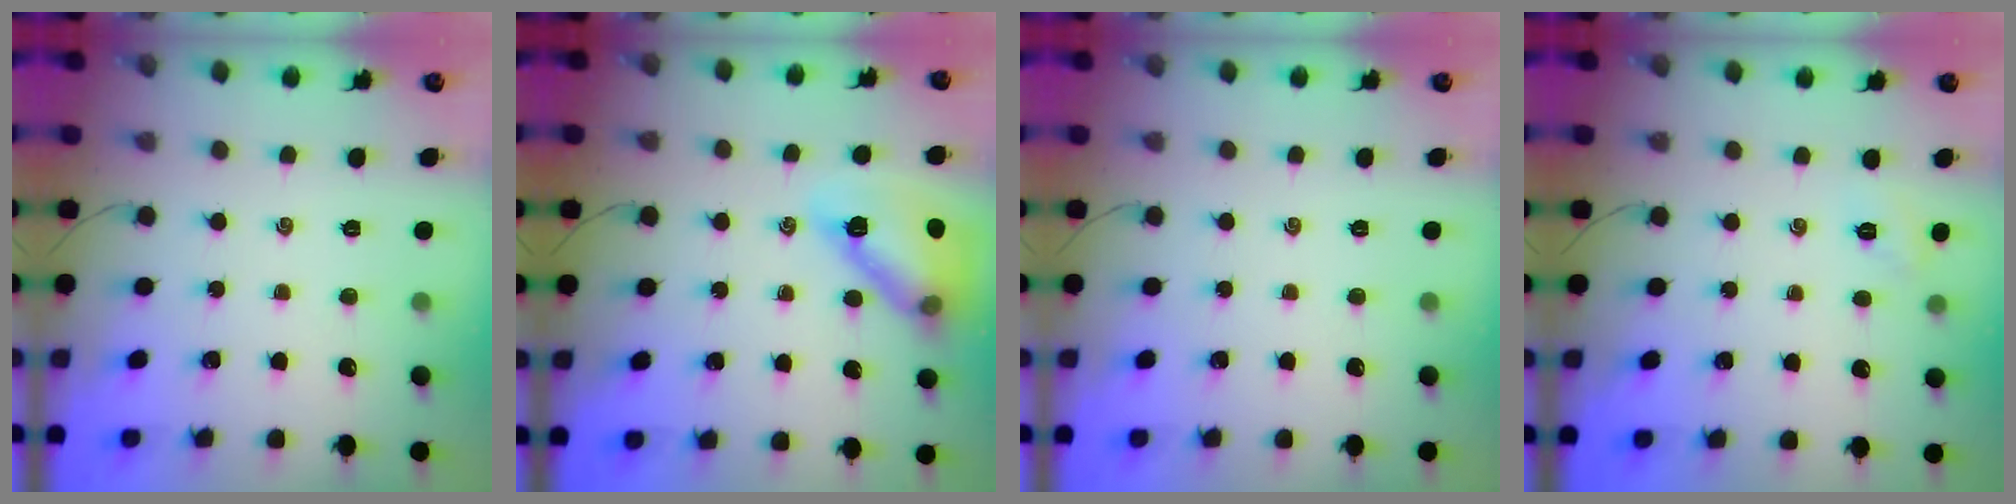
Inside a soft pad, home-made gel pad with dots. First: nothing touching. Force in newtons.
{"total": 16.7, "press": 16.6, "slide": 1.8}
{"total": 0.0}
{"total": 2.2, "press": 2.2, "slide": 0.6}